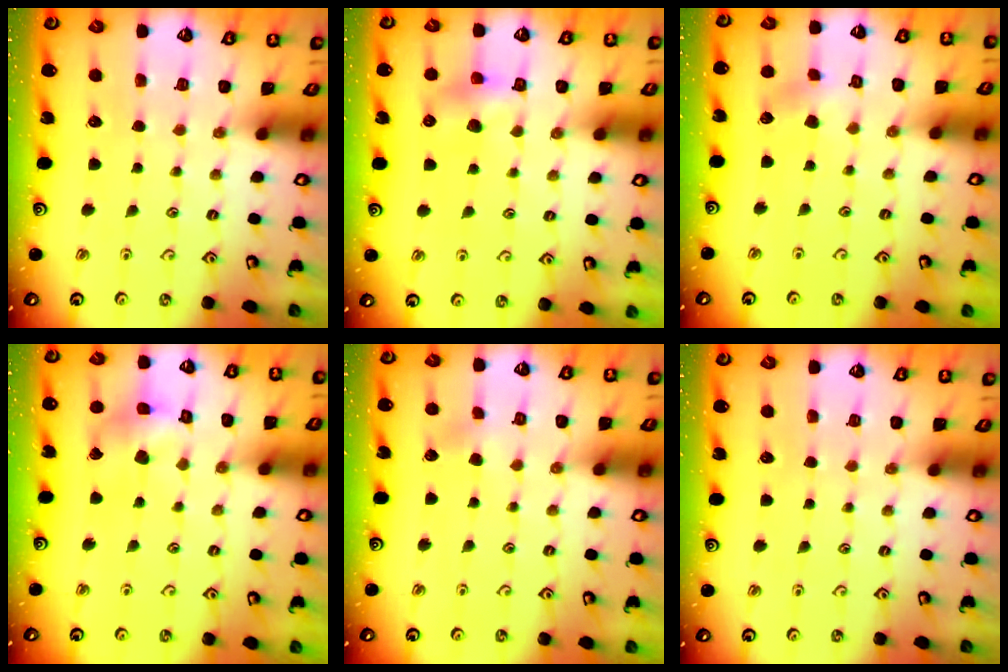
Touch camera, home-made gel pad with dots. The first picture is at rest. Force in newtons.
{"total": 5.4, "press": 5.4, "slide": 0.6}
{"total": 3.1, "press": 3.0, "slide": 0.5}
{"total": 11.4, "press": 11.3, "slide": 1.4}
{"total": 1.9, "press": 1.9, "slide": 0.2}
{"total": 0.0}